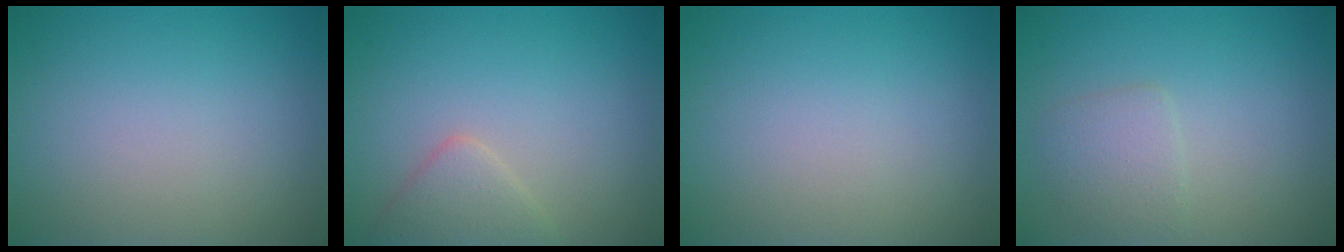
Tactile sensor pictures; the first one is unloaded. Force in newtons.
{"total": 2.2, "press": 2.2, "slide": 0.1}
{"total": 0.0}
{"total": 1.9, "press": 1.9, "slide": 0.0}